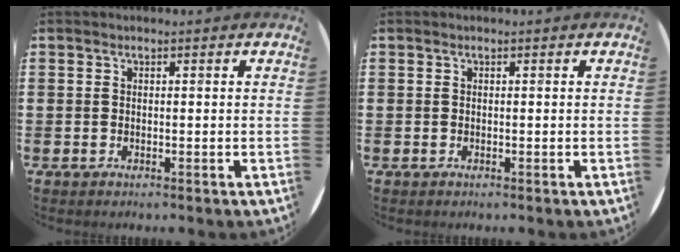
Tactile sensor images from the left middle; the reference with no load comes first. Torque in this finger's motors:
{"motor_torque": [0.32, -0.65, 0.10, 0.02]}